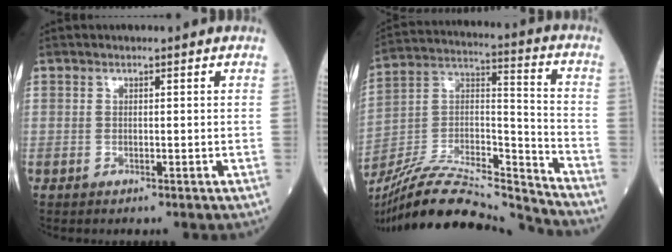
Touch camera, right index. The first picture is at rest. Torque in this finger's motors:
{"motor_torque": [0.40, -1.50, 0.43, 0.13]}